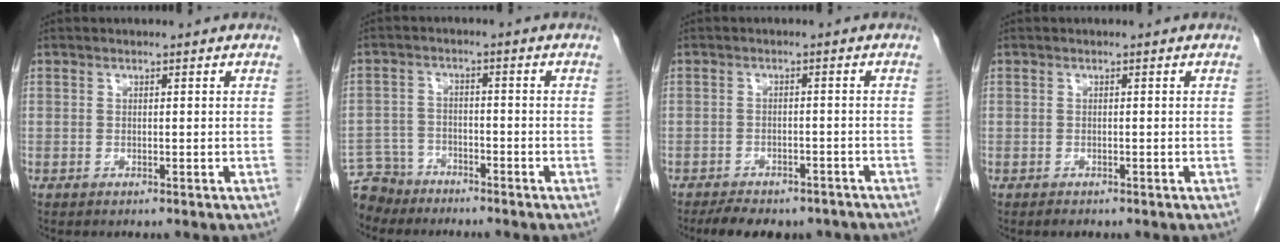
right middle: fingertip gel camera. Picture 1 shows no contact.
{"total": 6.6, "force": [-6.0, 2.8, -0.3], "torque": [0.006, 0.000, -0.111]}
{"total": 10.5, "force": [-8.7, 4.2, 4.1], "torque": [-0.061, 0.002, -0.111]}
{"total": 0.8, "force": [-0.6, 0.4, 0.2], "torque": [-0.007, -0.002, -0.008]}